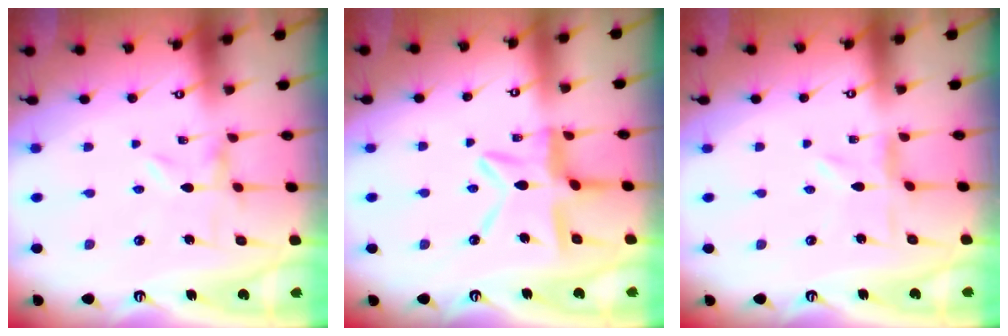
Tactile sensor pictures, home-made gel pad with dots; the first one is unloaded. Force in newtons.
{"total": 12.6, "press": 12.5, "slide": 1.1}
{"total": 1.1, "press": 1.1, "slide": 0.2}